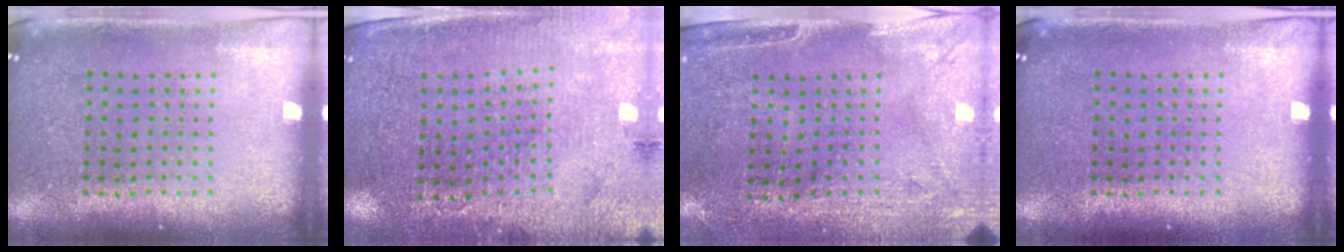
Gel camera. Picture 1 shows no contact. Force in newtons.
{"total": 3.0, "press": 2.9, "slide": 0.8}
{"total": 3.0, "press": 2.3, "slide": 1.8}
{"total": 0.0}